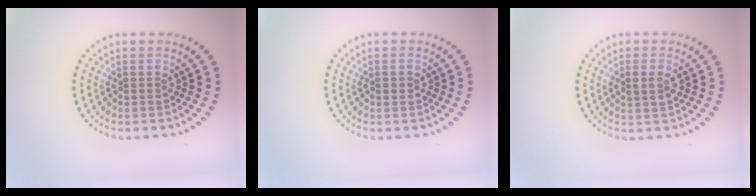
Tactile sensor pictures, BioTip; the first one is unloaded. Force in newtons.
{"total": 1.0, "press": 1.0, "slide": 0.0}
{"total": 1.8, "press": 1.8, "slide": 0.1}